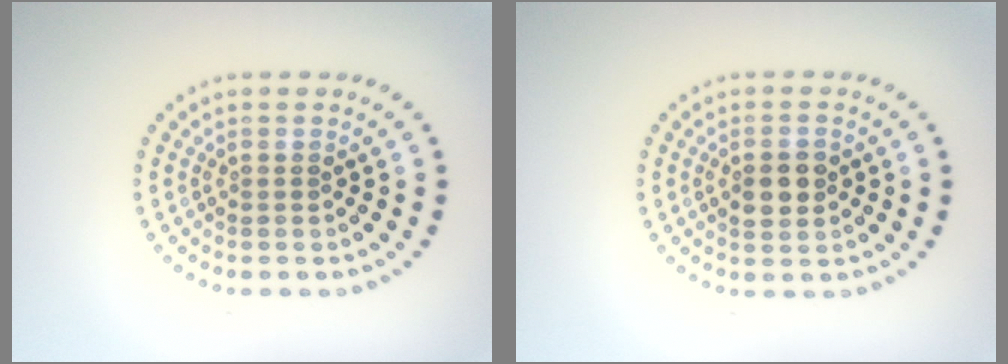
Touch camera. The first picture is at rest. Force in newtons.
{"total": 2.8, "press": 2.8, "slide": 0.1}